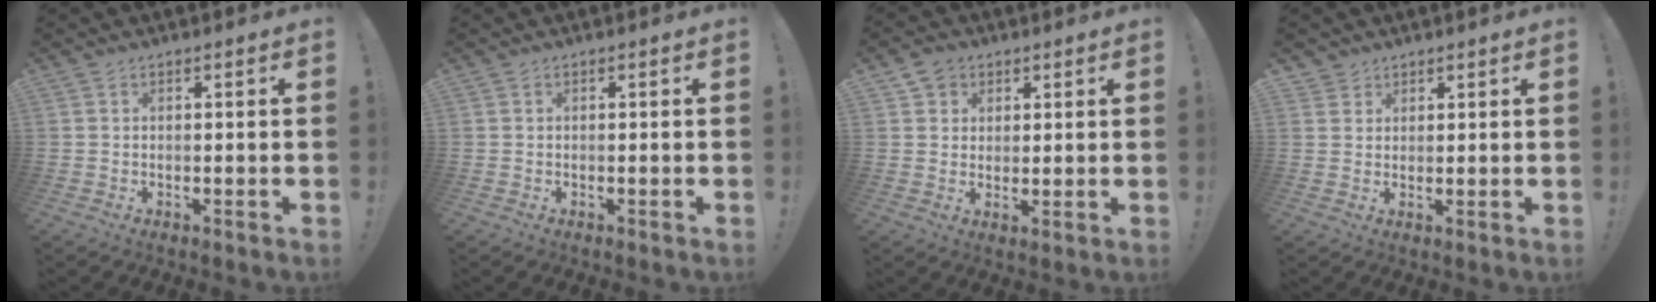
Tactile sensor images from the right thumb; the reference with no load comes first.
{"total": 0.0}
{"total": 4.2, "force": [2.5, 3.3, 0.8], "torque": [-0.006, -0.013, 0.046]}
{"total": 2.8, "force": [2.0, 2.0, 0.0], "torque": [-0.002, -0.012, 0.036]}